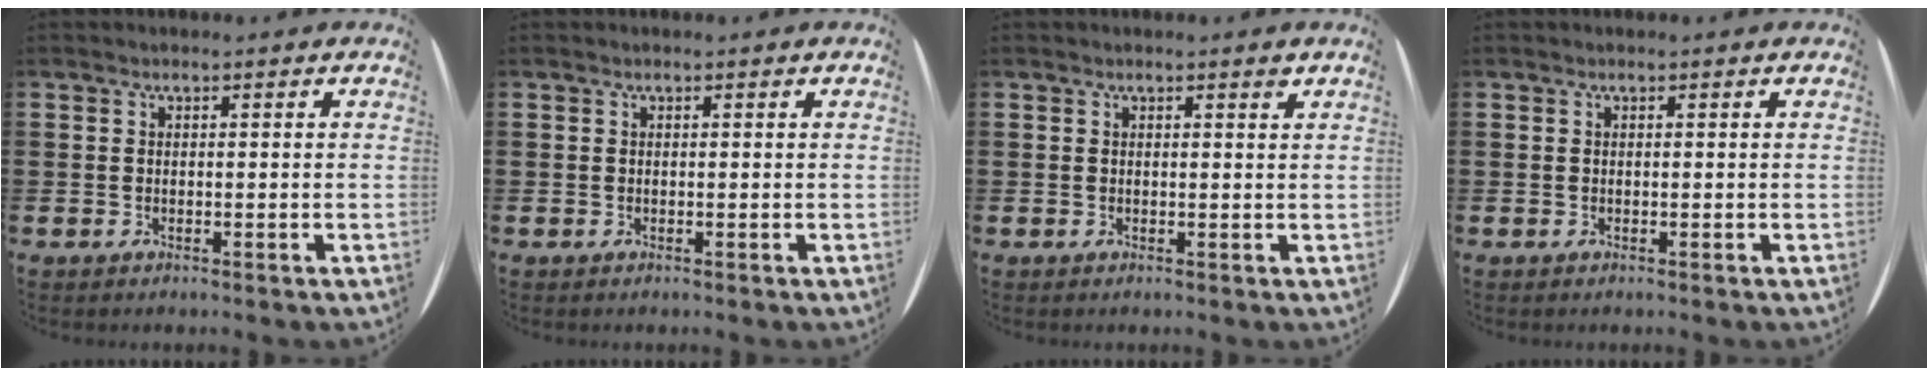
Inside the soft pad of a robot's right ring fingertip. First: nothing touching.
{"total": 0.0}
{"total": 0.9, "force": [0.6, -0.1, 0.7], "torque": [-0.011, -0.002, 0.011]}
{"total": 0.0}